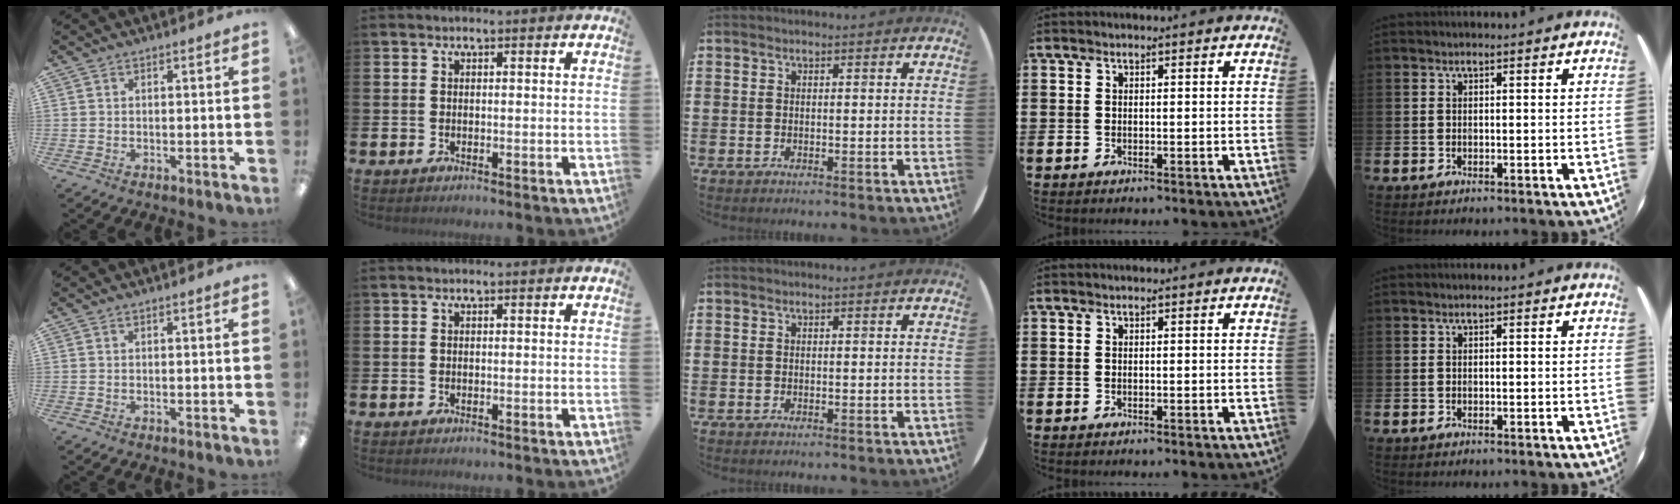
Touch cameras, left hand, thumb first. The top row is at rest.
{}